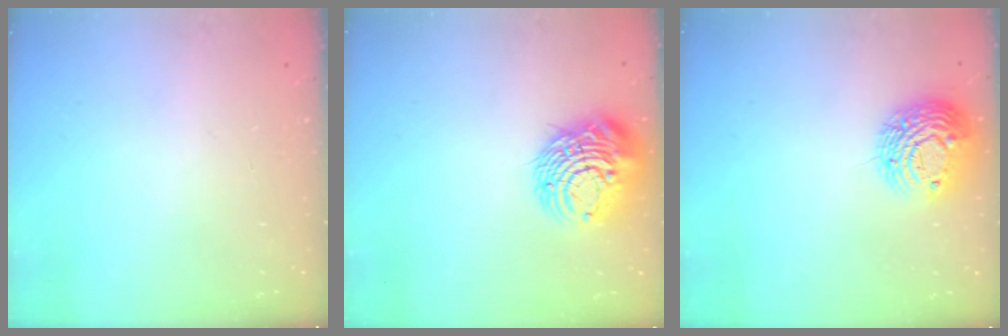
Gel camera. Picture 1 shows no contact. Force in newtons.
{"total": 13.3, "press": 13.2, "slide": 1.4}
{"total": 11.1, "press": 11.1, "slide": 0.9}